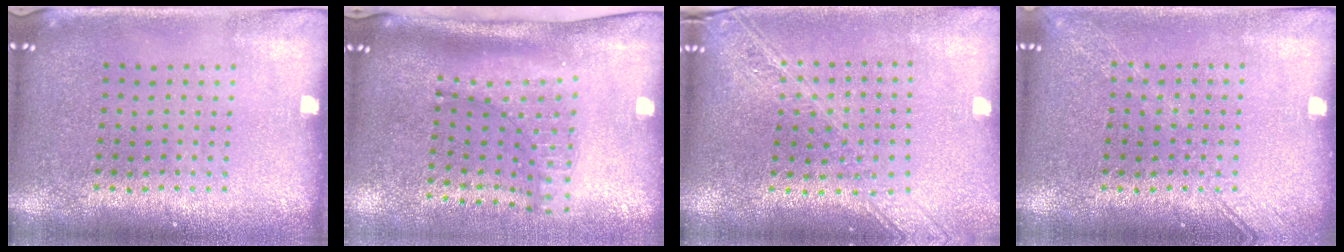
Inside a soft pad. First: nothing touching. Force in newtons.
{"total": 2.1, "press": 1.5, "slide": 1.5}
{"total": 2.2, "press": 1.9, "slide": 1.2}
{"total": 1.8, "press": 1.8, "slide": 0.2}